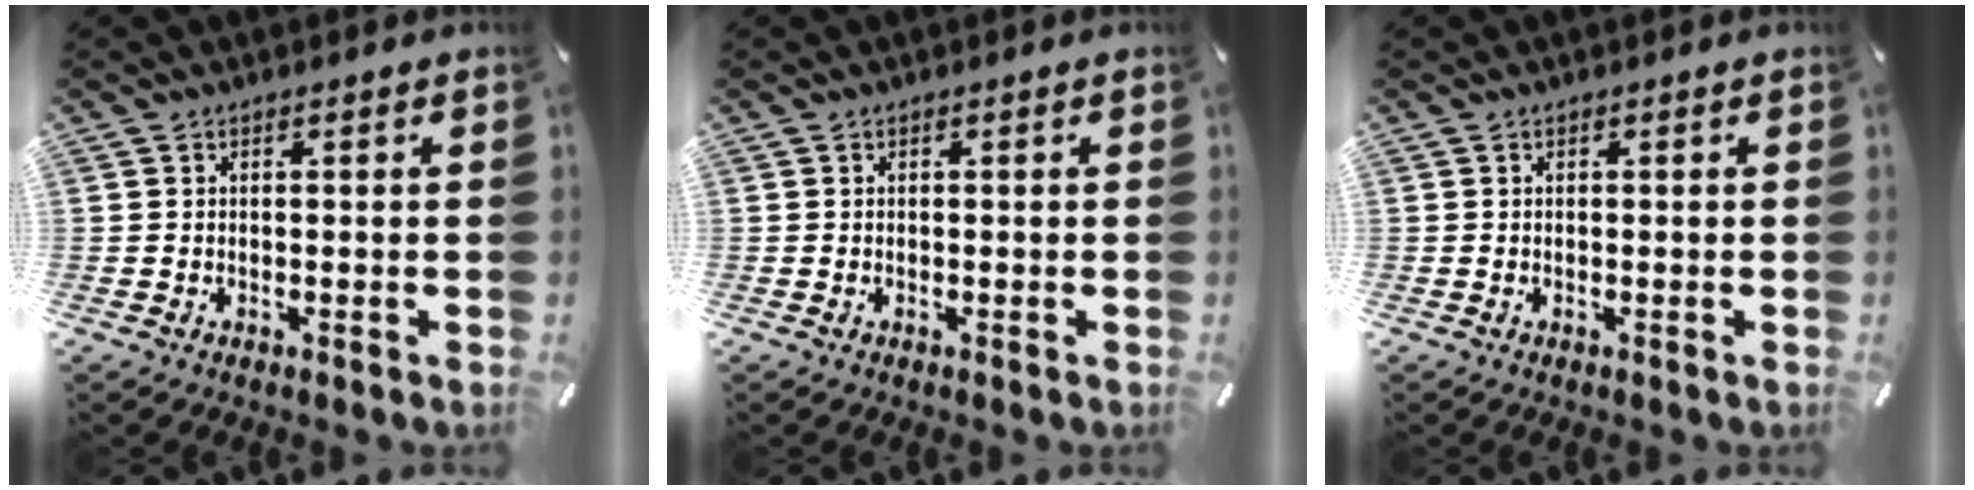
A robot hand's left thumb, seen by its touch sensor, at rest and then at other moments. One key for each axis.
{"total": 0.0}
{"total": 0.0}